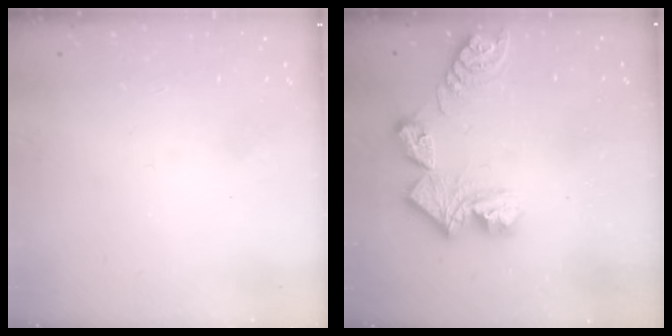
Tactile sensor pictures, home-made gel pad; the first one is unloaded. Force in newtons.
{"total": 14.4, "press": 14.3, "slide": 1.6}